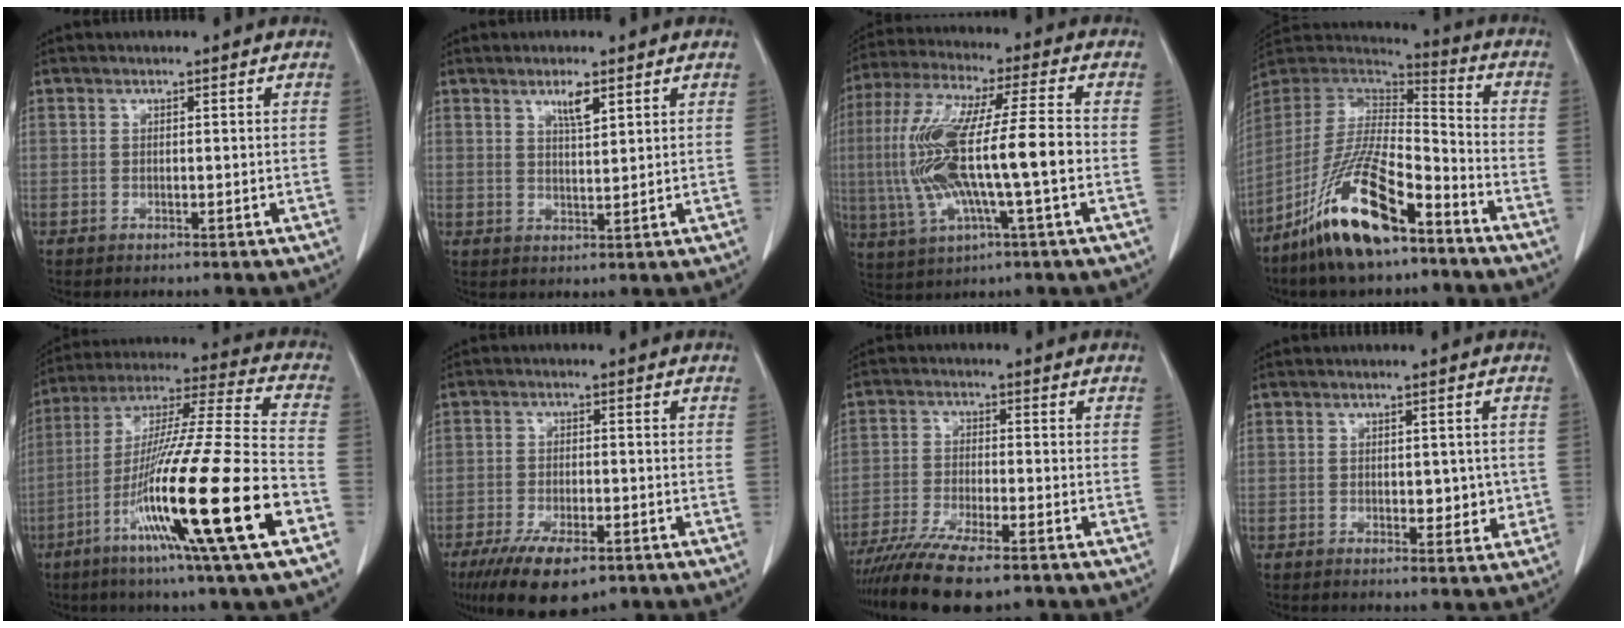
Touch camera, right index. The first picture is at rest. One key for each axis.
{"total": 3.2, "fx": 2.0, "fy": 0.5, "fz": 2.5, "tx": -0.046, "ty": -0.001, "tz": 0.037}
{"total": 16.5, "fx": -1.8, "fy": 1.9, "fz": 16.3, "tx": -0.337, "ty": 0.011, "tz": -0.031}
{"total": 17.9, "fx": -11.7, "fy": 4.0, "fz": 13.0, "tx": -0.276, "ty": -0.017, "tz": -0.217}
{"total": 25.4, "fx": -9.8, "fy": -0.1, "fz": 23.4, "tx": -0.417, "ty": -0.047, "tz": -0.181}
{"total": 10.1, "fx": -6.6, "fy": 3.5, "fz": 6.9, "tx": -0.115, "ty": -0.014, "tz": -0.103}
{"total": 13.0, "fx": -10.2, "fy": 2.0, "fz": 7.8, "tx": -0.139, "ty": -0.028, "tz": -0.167}
{"total": 3.7, "fx": -0.3, "fy": 2.2, "fz": 3.0, "tx": -0.028, "ty": 0.000, "tz": 0.003}